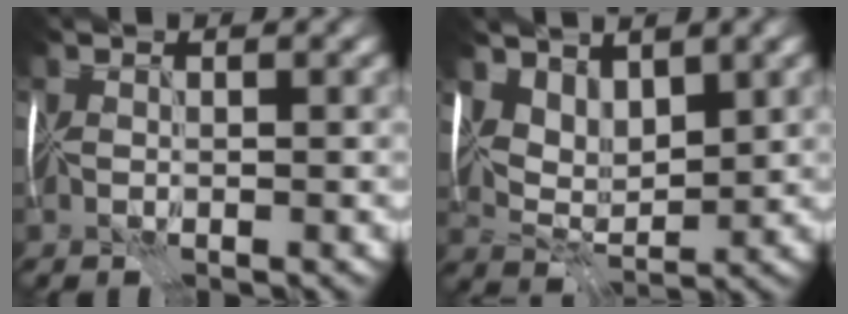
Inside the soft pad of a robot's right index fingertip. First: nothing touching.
{"total": 4.2, "force": [3.0, 2.4, 1.7], "torque": [-0.041, -0.009, 0.057]}